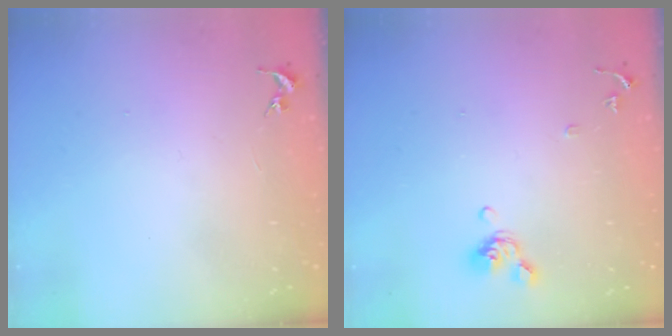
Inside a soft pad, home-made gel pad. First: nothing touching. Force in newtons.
{"total": 8.5, "press": 8.4, "slide": 1.4}